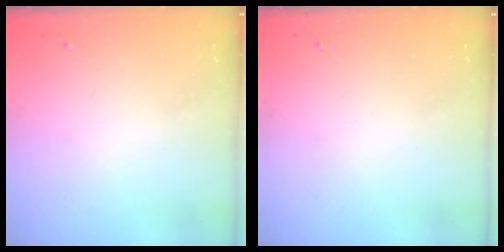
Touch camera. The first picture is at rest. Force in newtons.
{"total": 0.0}